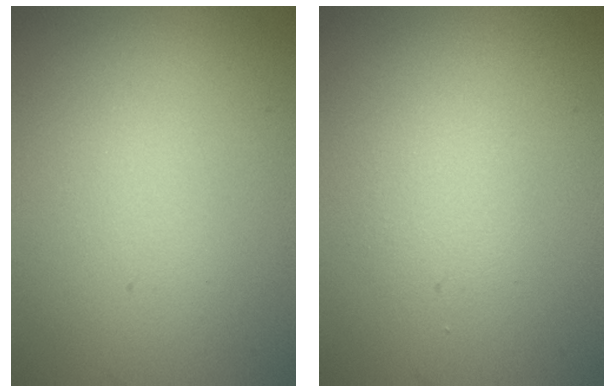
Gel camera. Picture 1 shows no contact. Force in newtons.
{"total": 1.3, "press": 1.3, "slide": 0.1}